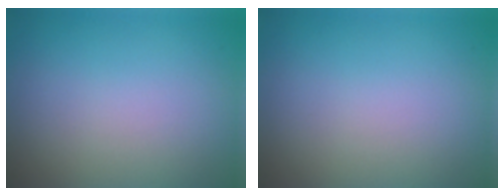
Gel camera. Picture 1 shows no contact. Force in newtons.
{"total": 0.0}